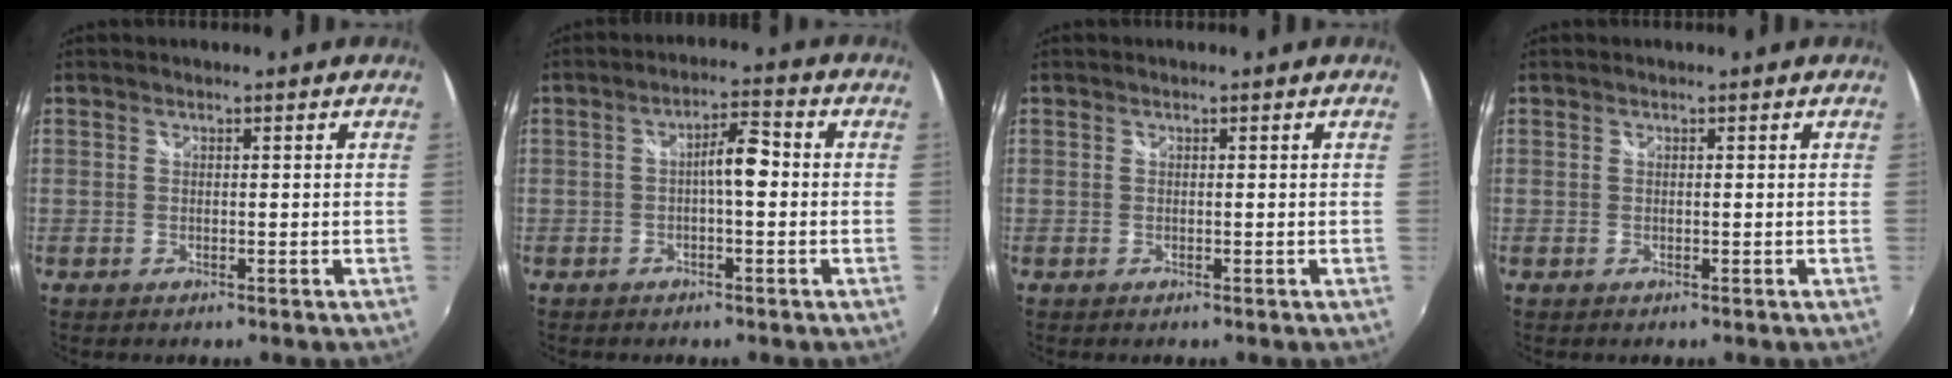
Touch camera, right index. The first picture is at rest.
{"total": 4.8, "force": [-0.4, 1.1, 4.7], "torque": [-0.077, 0.012, -0.007]}
{"total": 0.0}
{"total": 0.0}